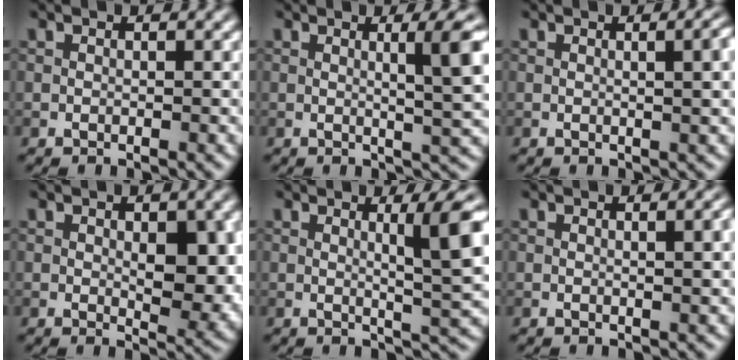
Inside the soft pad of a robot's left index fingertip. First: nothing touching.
{"total": 5.0, "force": [1.0, 0.9, 4.8], "torque": [-0.061, 0.006, 0.014]}
{"total": 3.9, "force": [0.7, 1.4, 3.5], "torque": [-0.027, 0.014, 0.004]}
{"total": 5.3, "force": [0.5, 2.5, 4.7], "torque": [-0.065, -0.008, 0.013]}
{"total": 5.7, "force": [1.2, 0.8, 5.6], "torque": [-0.077, -0.001, 0.020]}
{"total": 3.1, "force": [0.6, 1.0, 2.8], "torque": [-0.026, 0.008, 0.007]}